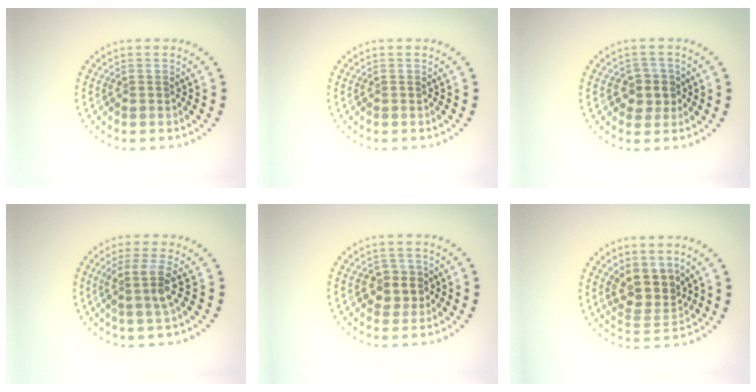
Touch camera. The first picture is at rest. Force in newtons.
{"total": 0.0}
{"total": 2.3, "press": 2.1, "slide": 1.0}
{"total": 2.8, "press": 2.1, "slide": 1.8}
{"total": 2.4, "press": 2.3, "slide": 0.8}
{"total": 3.6, "press": 2.9, "slide": 2.1}